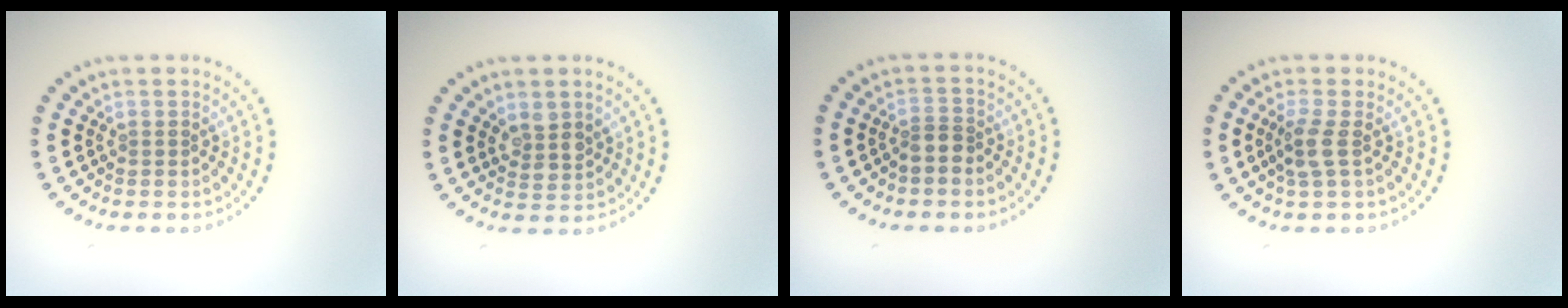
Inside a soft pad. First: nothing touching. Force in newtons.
{"total": 2.2, "press": 2.0, "slide": 1.0}
{"total": 1.8, "press": 1.5, "slide": 1.0}
{"total": 2.1, "press": 1.8, "slide": 1.2}